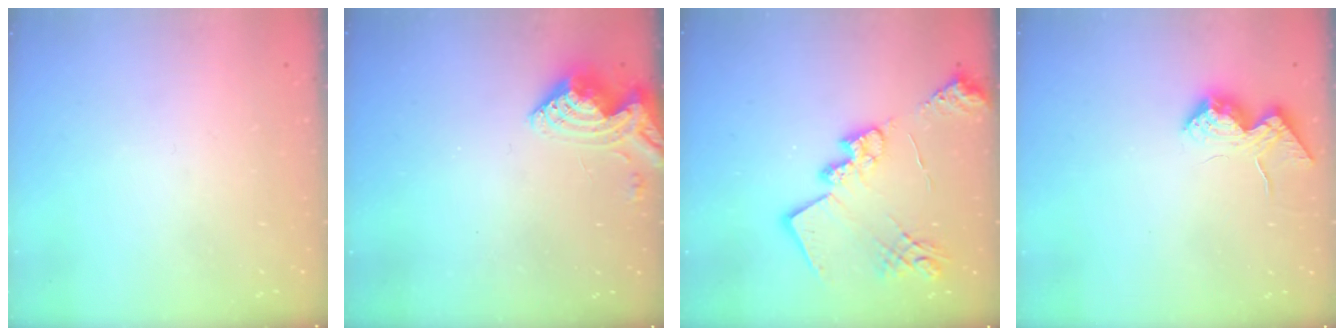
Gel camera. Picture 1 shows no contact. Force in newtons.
{"total": 8.4, "press": 8.4, "slide": 0.4}
{"total": 19.5, "press": 19.4, "slide": 1.7}
{"total": 15.9, "press": 15.9, "slide": 0.9}